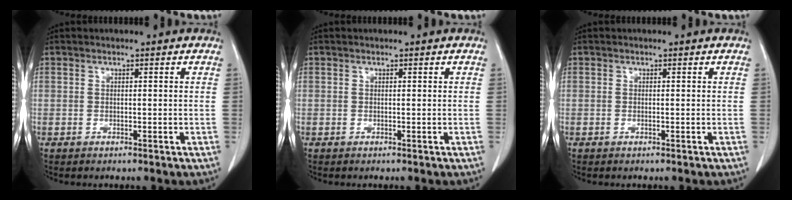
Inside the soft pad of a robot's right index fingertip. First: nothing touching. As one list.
[{"total": 0.0}, {"total": 0.0}]